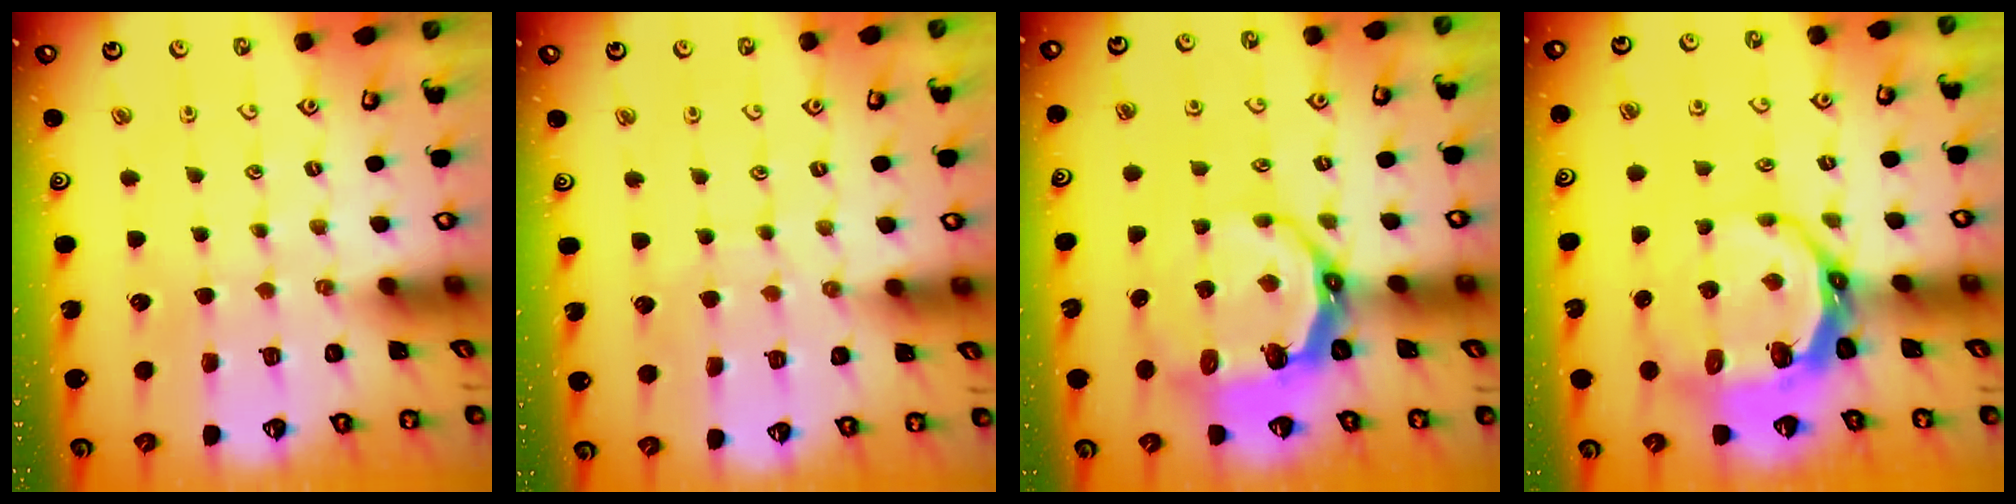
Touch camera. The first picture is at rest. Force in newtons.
{"total": 3.7, "press": 3.6, "slide": 0.5}
{"total": 9.5, "press": 8.3, "slide": 4.5}
{"total": 10.7, "press": 9.9, "slide": 4.0}